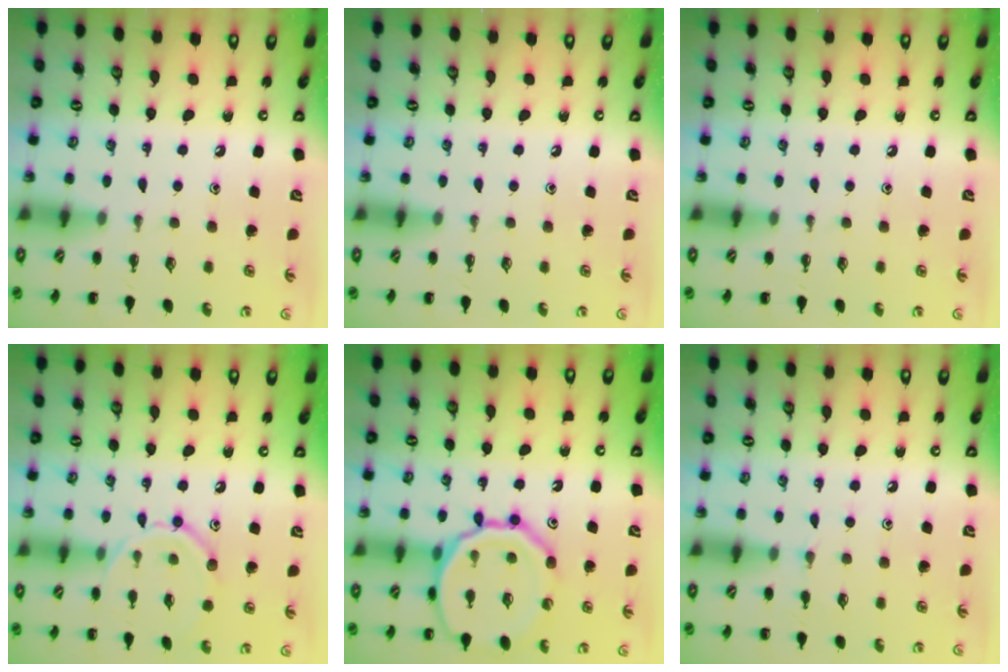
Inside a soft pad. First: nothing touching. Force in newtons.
{"total": 0.0}
{"total": 0.0}
{"total": 9.8, "press": 9.7, "slide": 0.8}
{"total": 18.4, "press": 18.2, "slide": 2.2}
{"total": 3.9, "press": 3.7, "slide": 1.4}